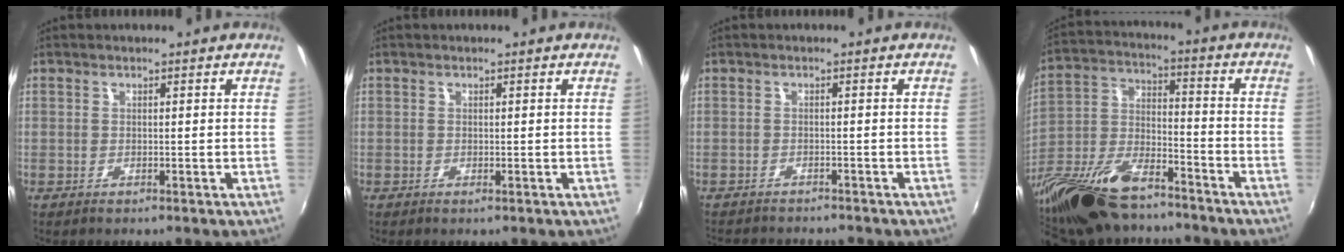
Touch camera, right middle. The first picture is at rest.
{"total": 0.0}
{"total": 5.7, "force": [-5.4, 1.1, 1.6], "torque": [-0.045, -0.016, -0.080]}
{"total": 22.6, "force": [-16.6, 8.6, 12.7], "torque": [-0.271, -0.031, -0.295]}